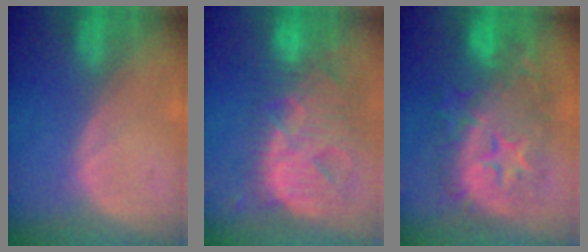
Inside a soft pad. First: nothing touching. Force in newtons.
{"total": 13.7, "press": 11.7, "slide": 7.2}
{"total": 12.6, "press": 12.6, "slide": 1.1}